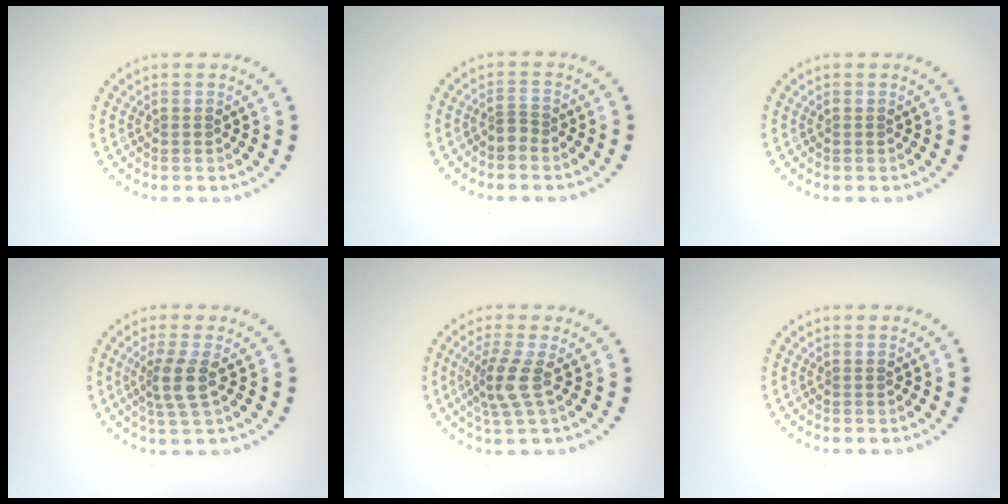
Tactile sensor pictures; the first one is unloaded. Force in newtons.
{"total": 0.9, "press": 0.5, "slide": 0.8}
{"total": 0.0}
{"total": 2.8, "press": 2.2, "slide": 1.7}
{"total": 2.9, "press": 2.2, "slide": 1.8}
{"total": 0.0}